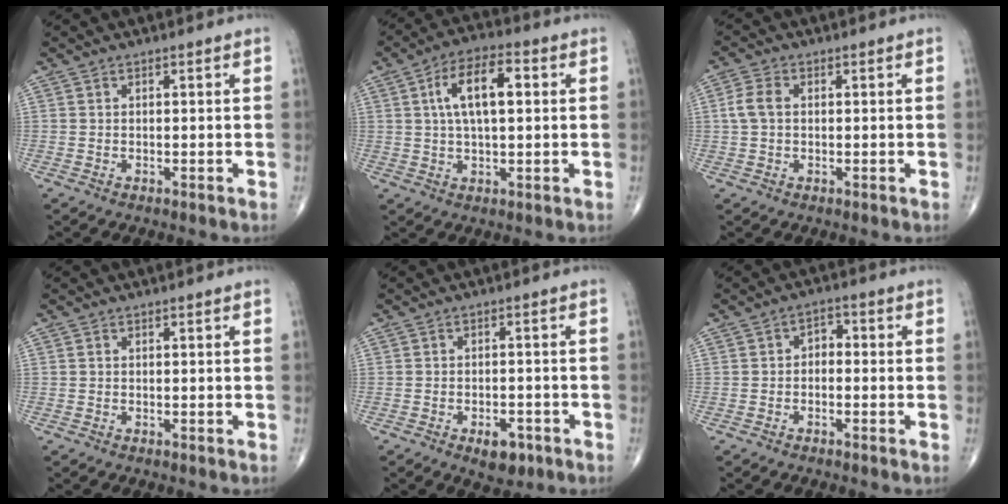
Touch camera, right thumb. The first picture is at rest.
{"total": 10.8, "force": [2.3, 4.8, 9.4], "torque": [-0.159, 0.017, 0.035]}
{"total": 4.0, "force": [0.4, 2.6, 2.9], "torque": [-0.069, 0.010, 0.003]}
{"total": 0.0}
{"total": 5.0, "force": [-2.6, 2.6, 3.3], "torque": [-0.035, 0.010, -0.033]}
{"total": 3.0, "force": [-0.6, 2.1, 2.0], "torque": [-0.015, 0.017, -0.022]}